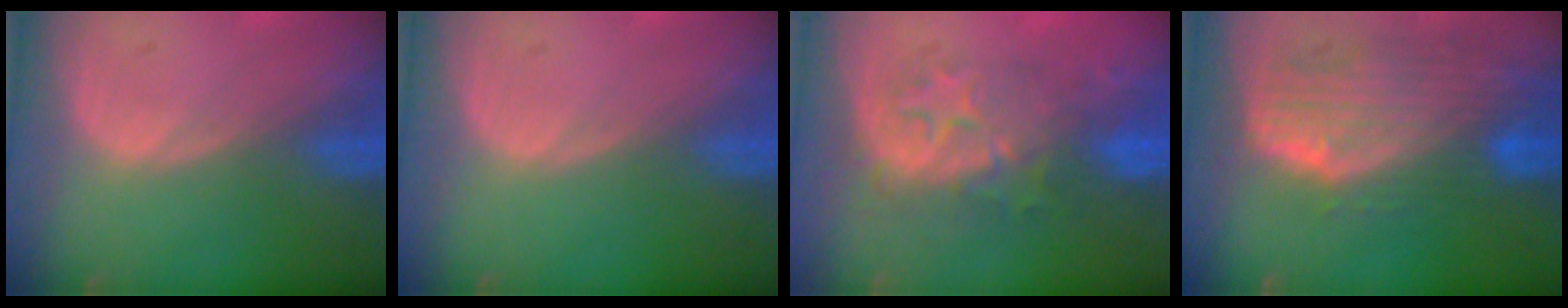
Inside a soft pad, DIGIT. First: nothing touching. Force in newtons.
{"total": 0.0}
{"total": 8.4, "press": 8.1, "slide": 2.0}
{"total": 10.5, "press": 9.0, "slide": 5.4}